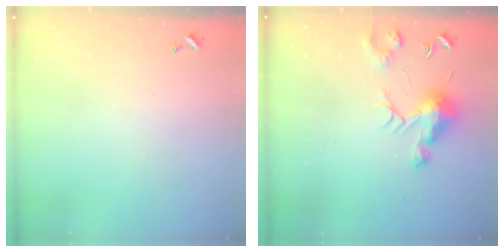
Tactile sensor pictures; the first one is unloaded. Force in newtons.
{"total": 9.7, "press": 9.7, "slide": 0.5}